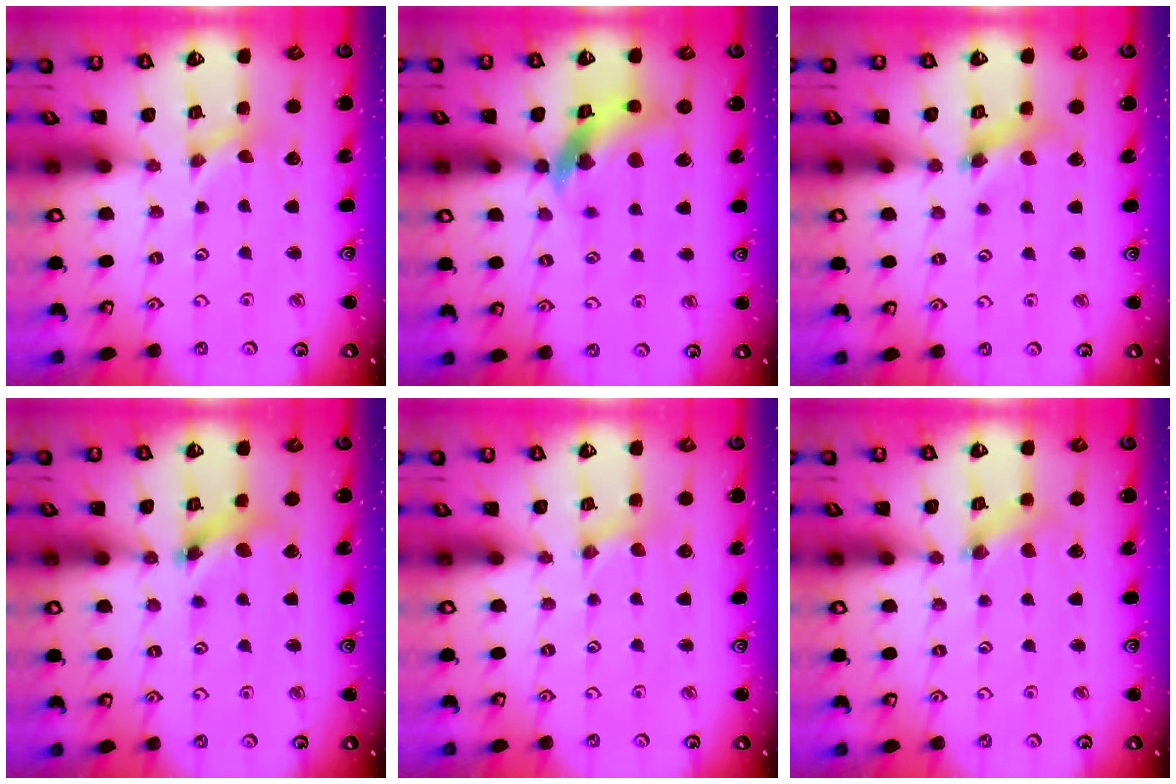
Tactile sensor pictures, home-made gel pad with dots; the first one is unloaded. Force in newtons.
{"total": 14.1, "press": 14.1, "slide": 1.6}
{"total": 6.8, "press": 6.7, "slide": 0.8}
{"total": 7.1, "press": 7.0, "slide": 0.8}
{"total": 0.5, "press": 0.5, "slide": 0.1}
{"total": 2.7, "press": 2.6, "slide": 0.4}